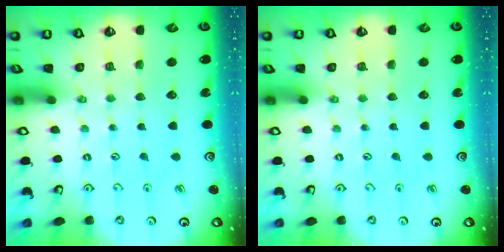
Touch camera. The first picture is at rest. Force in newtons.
{"total": 0.0}